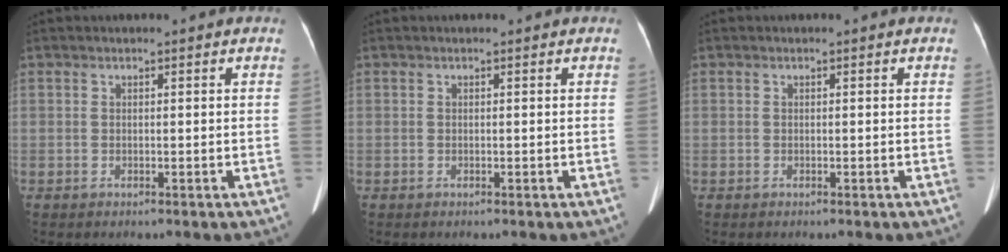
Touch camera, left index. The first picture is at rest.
{"total": 0.0}
{"total": 0.0}